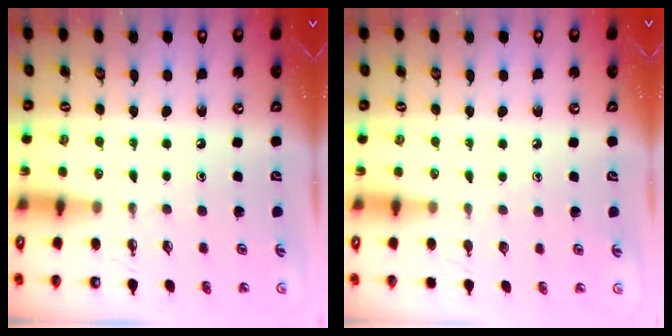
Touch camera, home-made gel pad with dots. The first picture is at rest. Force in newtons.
{"total": 3.0, "press": 2.9, "slide": 0.3}